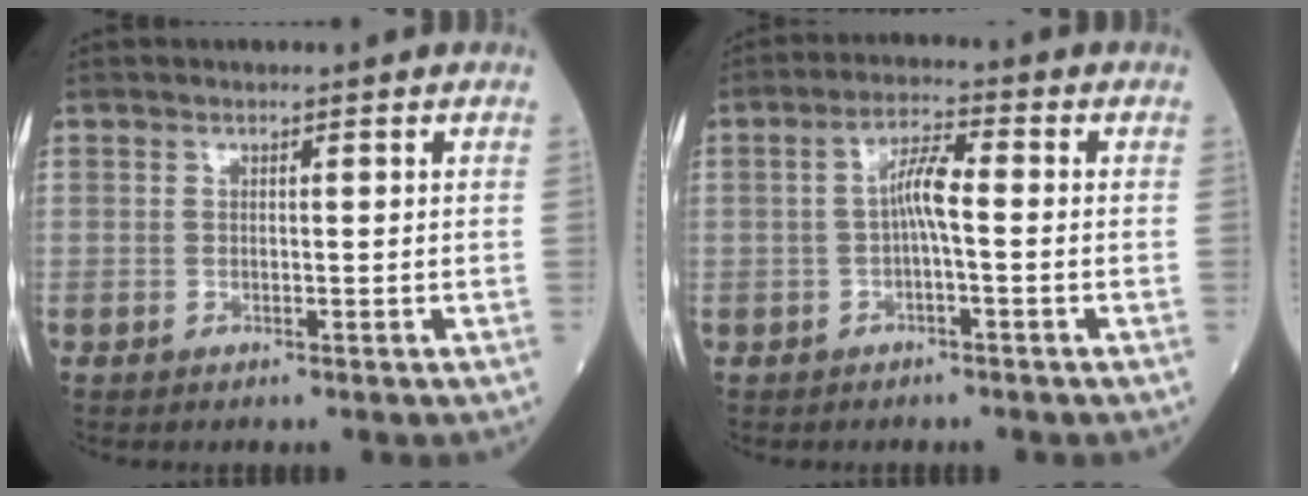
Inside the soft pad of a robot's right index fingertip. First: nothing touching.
{"total": 4.6, "force": [-0.4, 0.7, 4.5], "torque": [-0.081, 0.014, -0.007]}